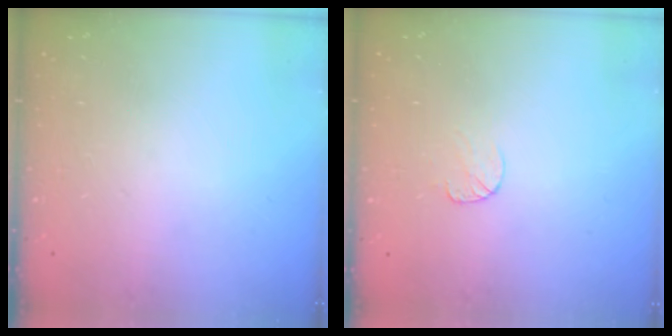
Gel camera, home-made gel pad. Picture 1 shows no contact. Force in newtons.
{"total": 4.4, "press": 4.4, "slide": 0.4}